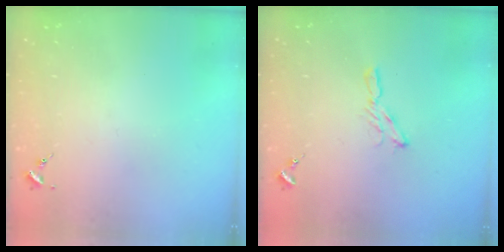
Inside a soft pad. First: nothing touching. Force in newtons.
{"total": 5.7, "press": 5.7, "slide": 0.3}